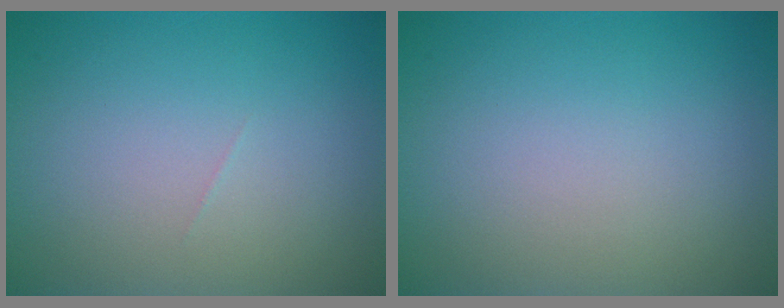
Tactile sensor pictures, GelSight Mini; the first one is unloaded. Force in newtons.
{"total": 0.0}